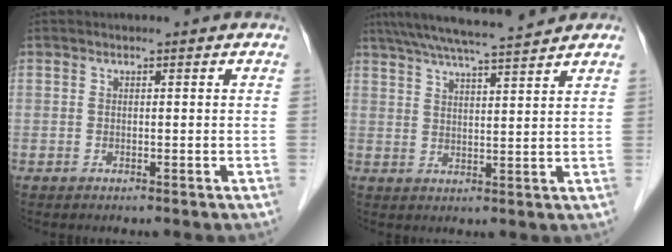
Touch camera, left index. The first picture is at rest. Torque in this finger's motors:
{"motor_torque": [0.89, -1.09, 0.68, 0.18]}